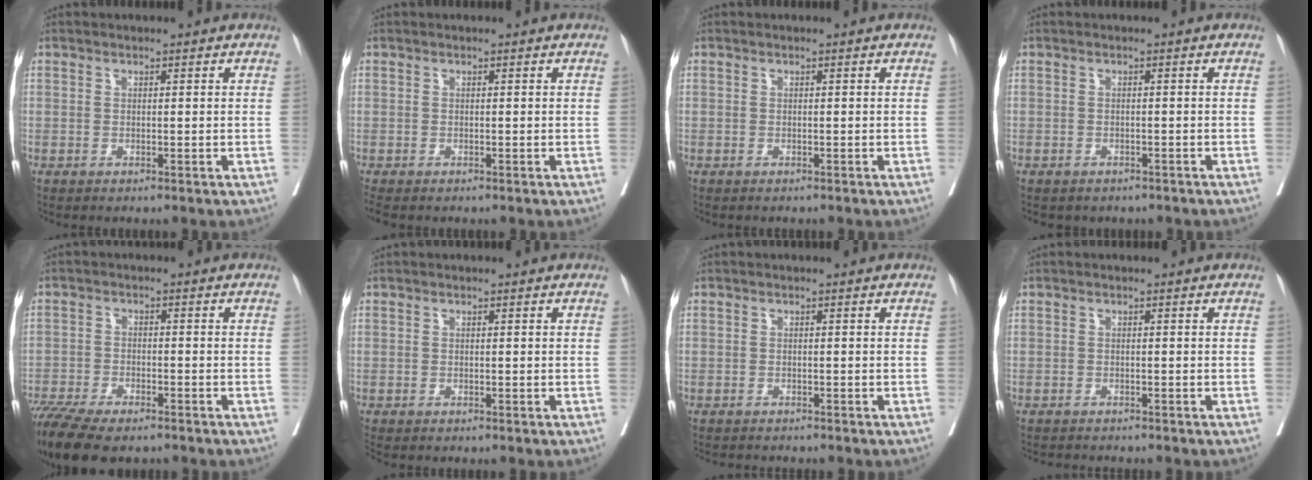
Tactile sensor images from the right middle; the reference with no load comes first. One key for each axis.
{"total": 1.8, "fx": -1.6, "fy": 0.4, "fz": 0.7, "tx": -0.015, "ty": -0.007, "tz": -0.023}
{"total": 1.0, "fx": -0.9, "fy": 0.1, "fz": 0.4, "tx": -0.005, "ty": -0.002, "tz": -0.012}
{"total": 5.0, "fx": -4.2, "fy": 2.2, "fz": 1.5, "tx": -0.019, "ty": 0.003, "tz": -0.043}
{"total": 12.1, "fx": -9.7, "fy": 3.2, "fz": 6.4, "tx": -0.117, "ty": -0.015, "tz": -0.154}
{"total": 1.6, "fx": -1.5, "fy": 0.2, "fz": 0.5, "tx": -0.013, "ty": -0.005, "tz": -0.023}
{"total": 4.6, "fx": -4.3, "fy": 0.7, "fz": 1.4, "tx": -0.016, "ty": -0.007, "tz": -0.058}
{"total": 4.4, "fx": -4.2, "fy": 0.4, "fz": 1.3, "tx": -0.014, "ty": -0.010, "tz": -0.059}